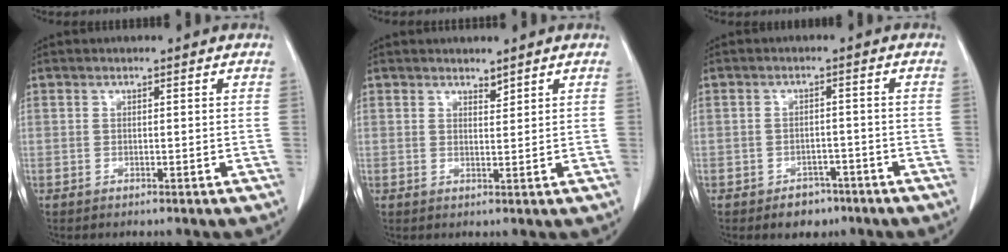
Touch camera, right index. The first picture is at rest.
{"total": 1.2, "force": [1.1, 0.2, 0.3], "torque": [-0.006, -0.006, 0.020]}
{"total": 4.0, "force": [-2.7, 2.6, 1.4], "torque": [-0.016, 0.007, -0.032]}